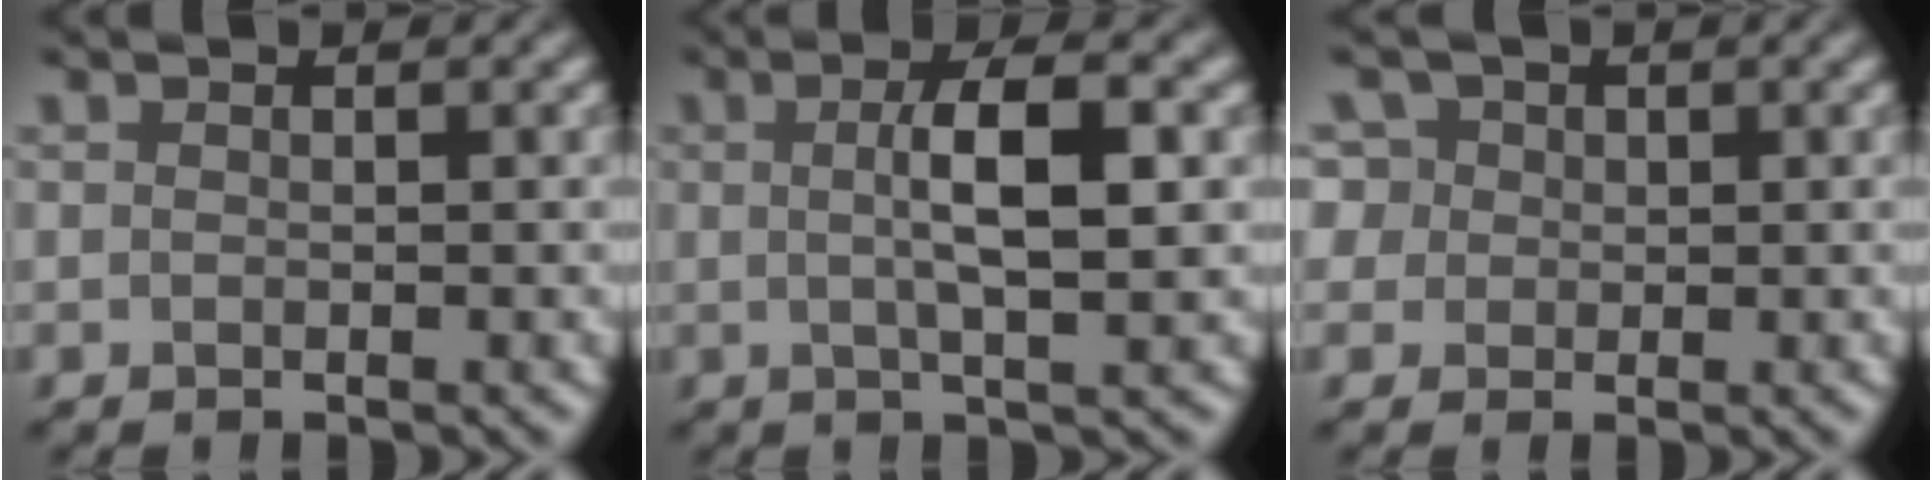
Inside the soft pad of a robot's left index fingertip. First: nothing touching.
{"total": 4.9, "force": [0.3, 1.1, 4.8], "torque": [-0.084, 0.006, 0.002]}
{"total": 6.9, "force": [3.2, 5.3, 3.2], "torque": [-0.067, 0.023, 0.031]}